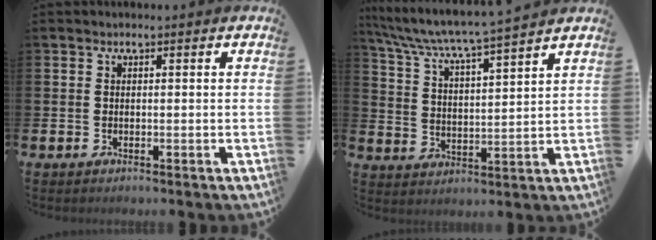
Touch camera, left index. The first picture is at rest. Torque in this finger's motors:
{"motor_torque": [0.68, -1.04, 0.36, 0.21]}